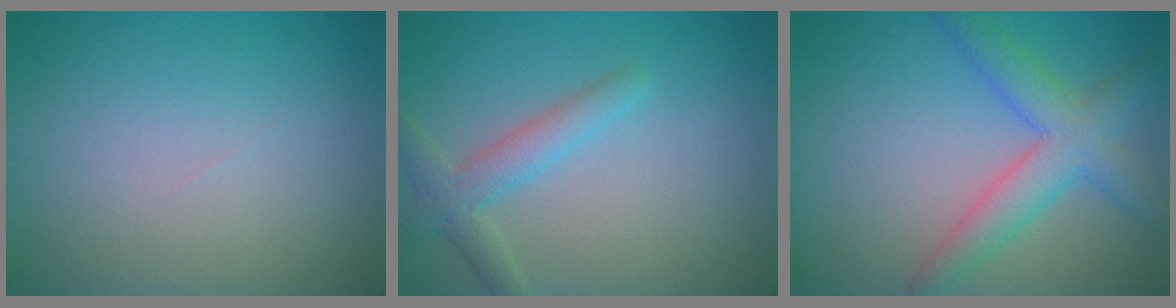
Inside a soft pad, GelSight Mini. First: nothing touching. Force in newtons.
{"total": 2.8, "press": 2.8, "slide": 0.1}
{"total": 4.9, "press": 4.9, "slide": 0.3}